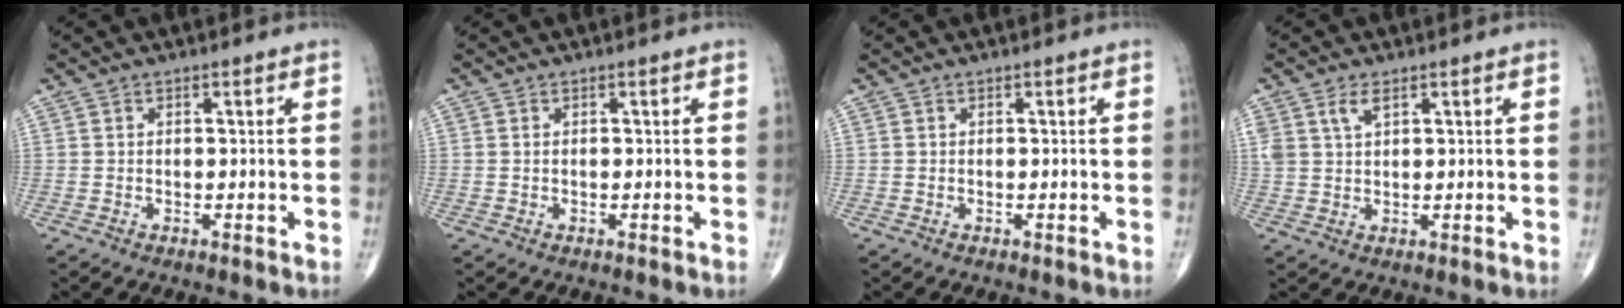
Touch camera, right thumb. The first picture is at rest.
{"total": 0.0}
{"total": 0.0}
{"total": 3.7, "force": [1.9, 1.8, 2.6], "torque": [-0.053, -0.001, 0.043]}